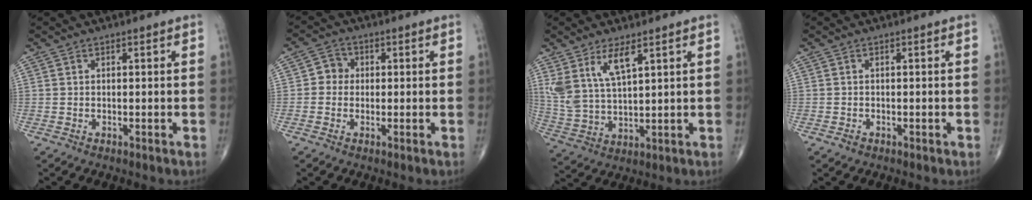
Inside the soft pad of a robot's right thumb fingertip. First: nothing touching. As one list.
[{"total": 3.4, "force": [-0.1, 3.2, 1.2], "torque": [0.003, 0.009, -0.011]}, {"total": 9.2, "force": [5.0, 3.4, 7.0], "torque": [-0.146, -0.021, 0.110]}, {"total": 0.9, "force": [-0.5, 0.6, 0.4], "torque": [-0.005, 0.001, -0.008]}]